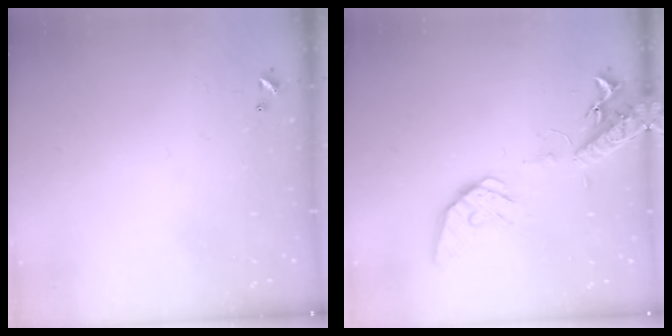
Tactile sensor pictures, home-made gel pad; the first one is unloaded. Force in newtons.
{"total": 16.1, "press": 15.8, "slide": 3.0}